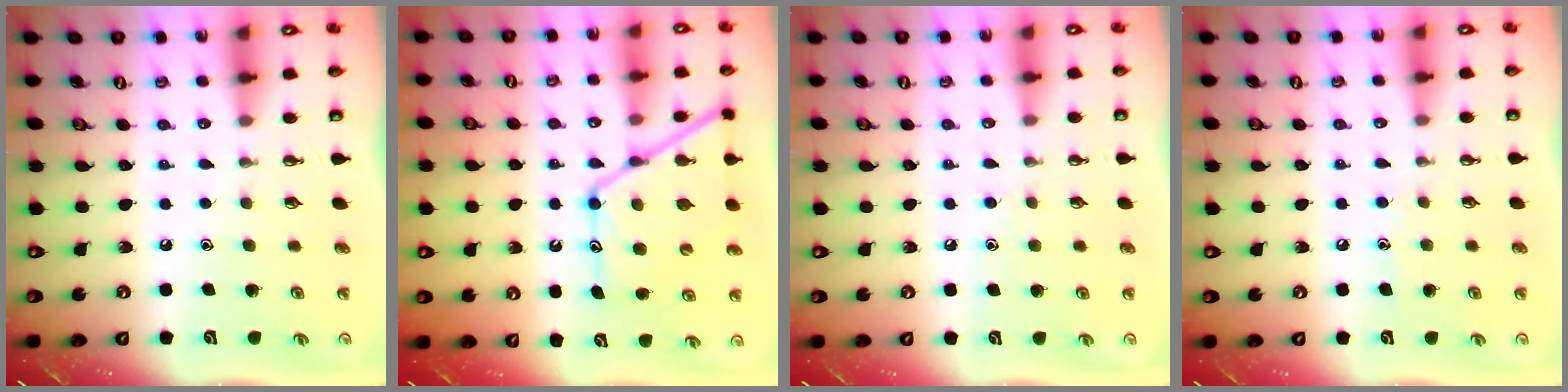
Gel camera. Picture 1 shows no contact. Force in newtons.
{"total": 15.5, "press": 15.5, "slide": 1.4}
{"total": 5.0, "press": 4.9, "slide": 0.6}
{"total": 4.9, "press": 4.9, "slide": 0.6}